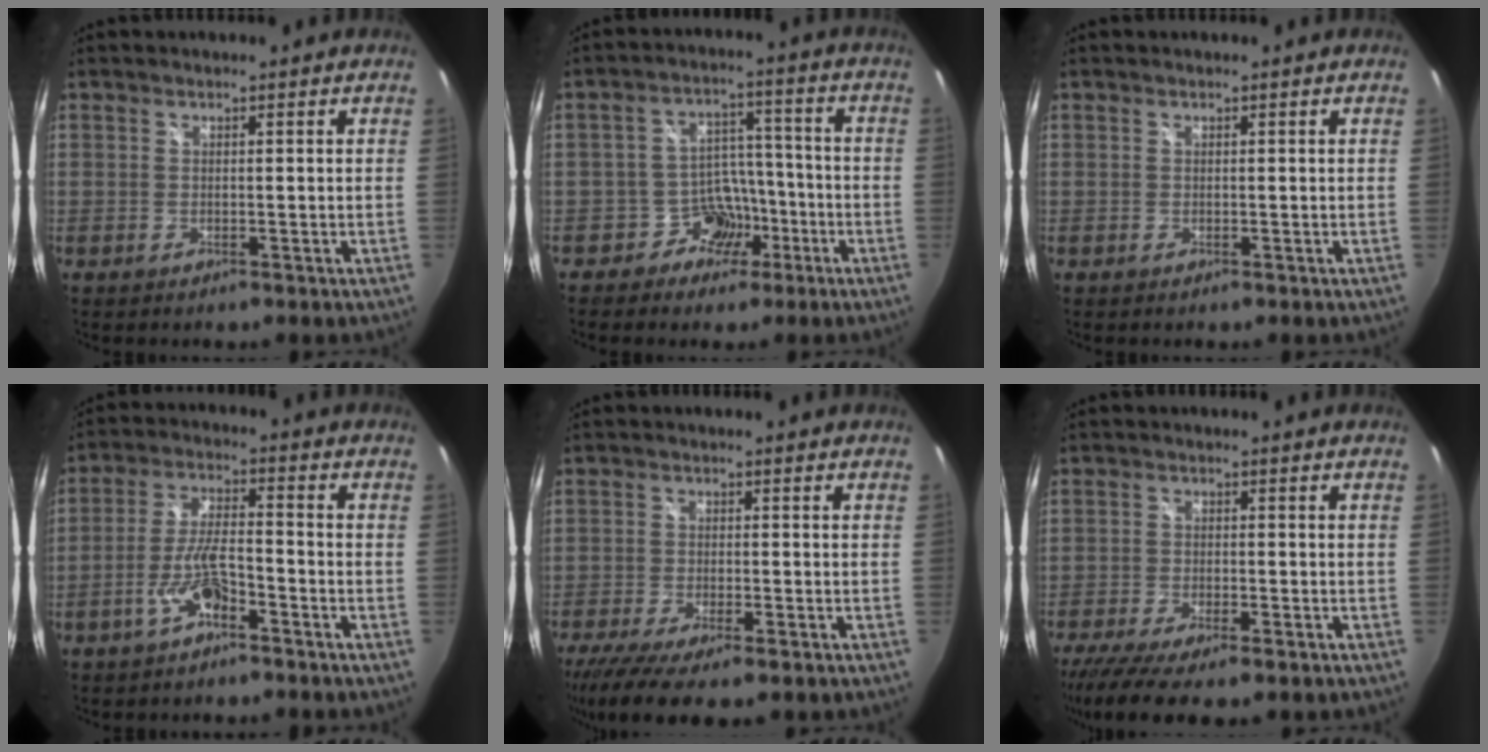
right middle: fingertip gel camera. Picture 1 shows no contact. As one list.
[{"total": 7.3, "force": [-4.3, 5.8, 1.4], "torque": [-0.023, 0.035, -0.065]}, {"total": 0.0}, {"total": 6.9, "force": [-4.1, 1.8, 5.3], "torque": [-0.115, 0.006, -0.073]}, {"total": 11.3, "force": [-8.1, 2.7, 7.4], "torque": [-0.165, -0.052, -0.137]}, {"total": 11.1, "force": [-8.3, 2.4, 6.9], "torque": [-0.155, -0.048, -0.140]}]